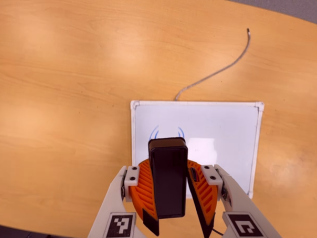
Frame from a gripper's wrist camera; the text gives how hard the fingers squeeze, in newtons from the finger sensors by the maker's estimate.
{"total": 7.4, "left": 8.2, "right": 6.7}